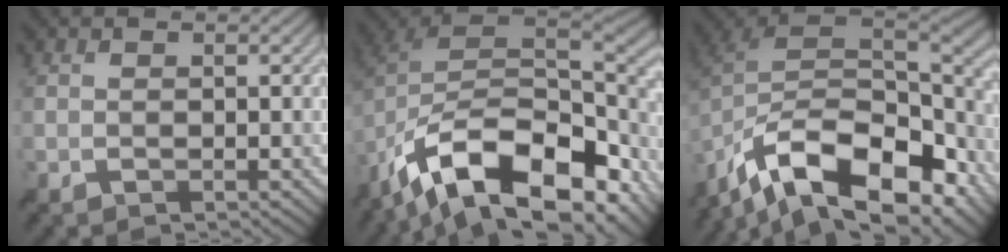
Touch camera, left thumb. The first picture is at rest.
{"total": 16.6, "force": [-8.6, 8.3, 11.5], "torque": [-0.249, -0.019, -0.141]}
{"total": 16.8, "force": [-10.0, 8.2, 10.7], "torque": [-0.247, -0.030, -0.161]}